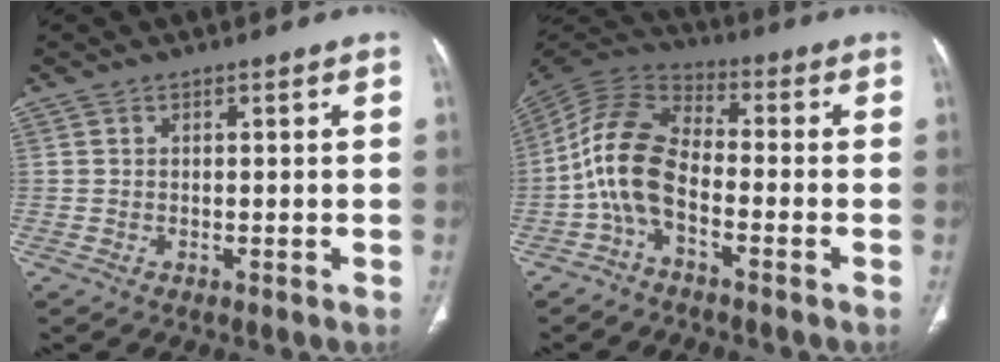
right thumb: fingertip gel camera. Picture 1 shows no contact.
{"total": 11.3, "force": [-3.4, 5.9, 9.0], "torque": [-0.186, 0.048, -0.080]}